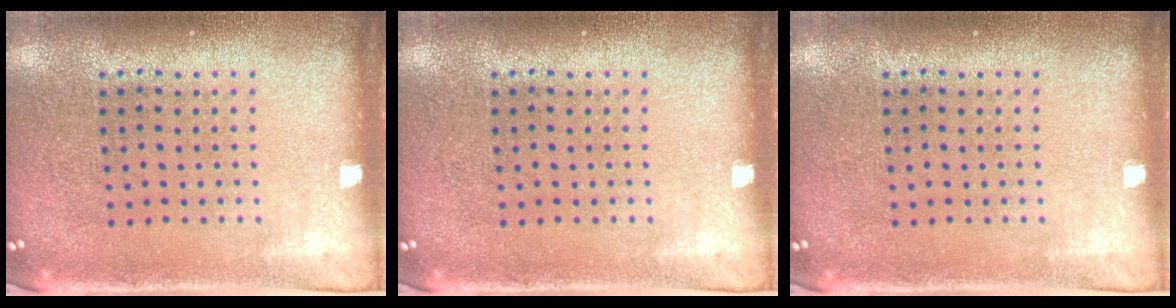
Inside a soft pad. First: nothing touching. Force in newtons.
{"total": 0.0}
{"total": 0.0}